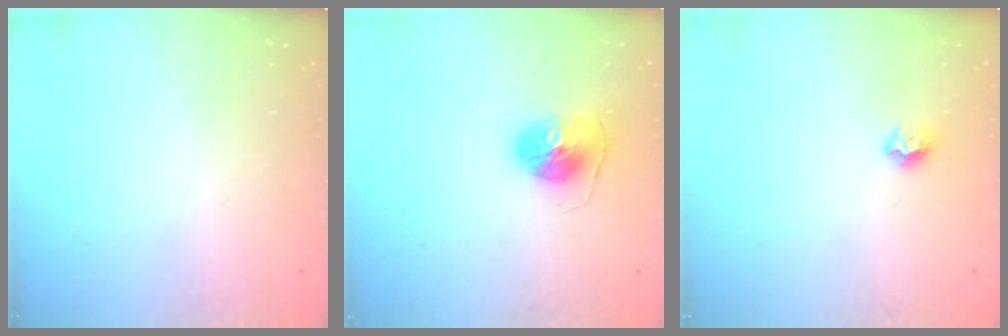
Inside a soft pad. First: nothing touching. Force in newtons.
{"total": 10.1, "press": 10.1, "slide": 0.2}
{"total": 6.7, "press": 6.7, "slide": 0.8}